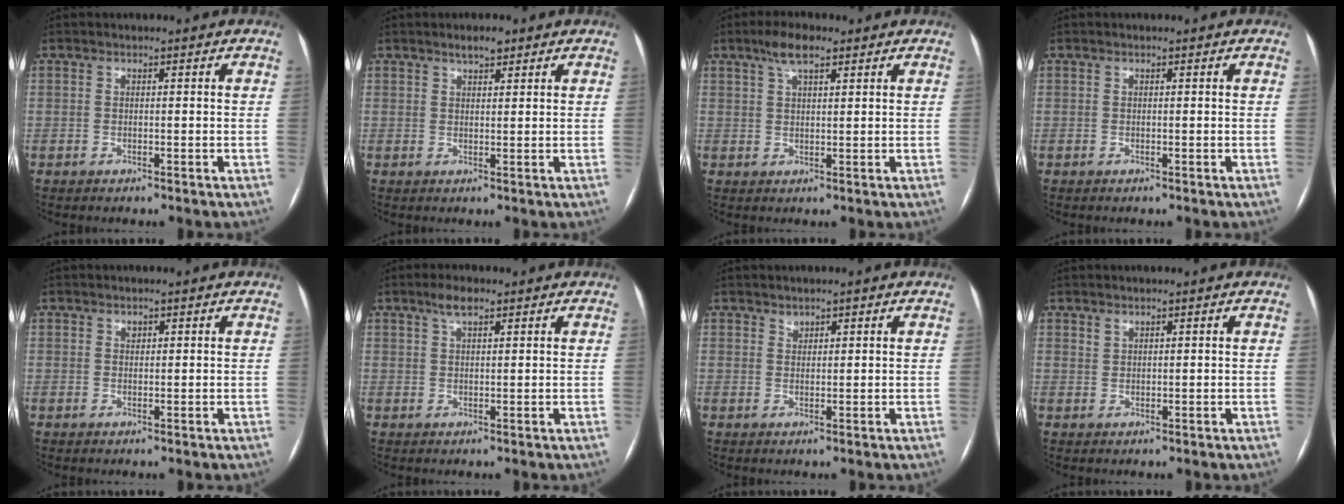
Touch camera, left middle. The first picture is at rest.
{"total": 2.3, "force": [1.8, 0.8, 1.3], "torque": [-0.023, 0.004, 0.029]}
{"total": 4.5, "force": [3.0, 1.2, 3.2], "torque": [-0.066, 0.013, 0.055]}
{"total": 0.0}
{"total": 0.6, "force": [0.4, 0.4, 0.2], "torque": [-0.002, -0.002, 0.006]}
{"total": 2.9, "force": [2.0, 0.8, 2.0], "torque": [-0.040, 0.008, 0.038]}
{"total": 1.1, "force": [0.9, 0.6, 0.2], "torque": [0.000, -0.001, 0.014]}
{"total": 0.9, "force": [0.8, 0.3, 0.2], "torque": [-0.003, -0.001, 0.017]}